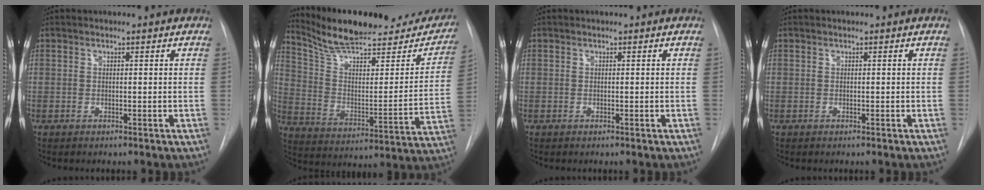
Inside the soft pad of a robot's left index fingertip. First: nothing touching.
{"total": 25.4, "force": [22.0, 6.0, 11.2], "torque": [-0.162, -0.036, 0.308]}
{"total": 0.0}
{"total": 0.0}